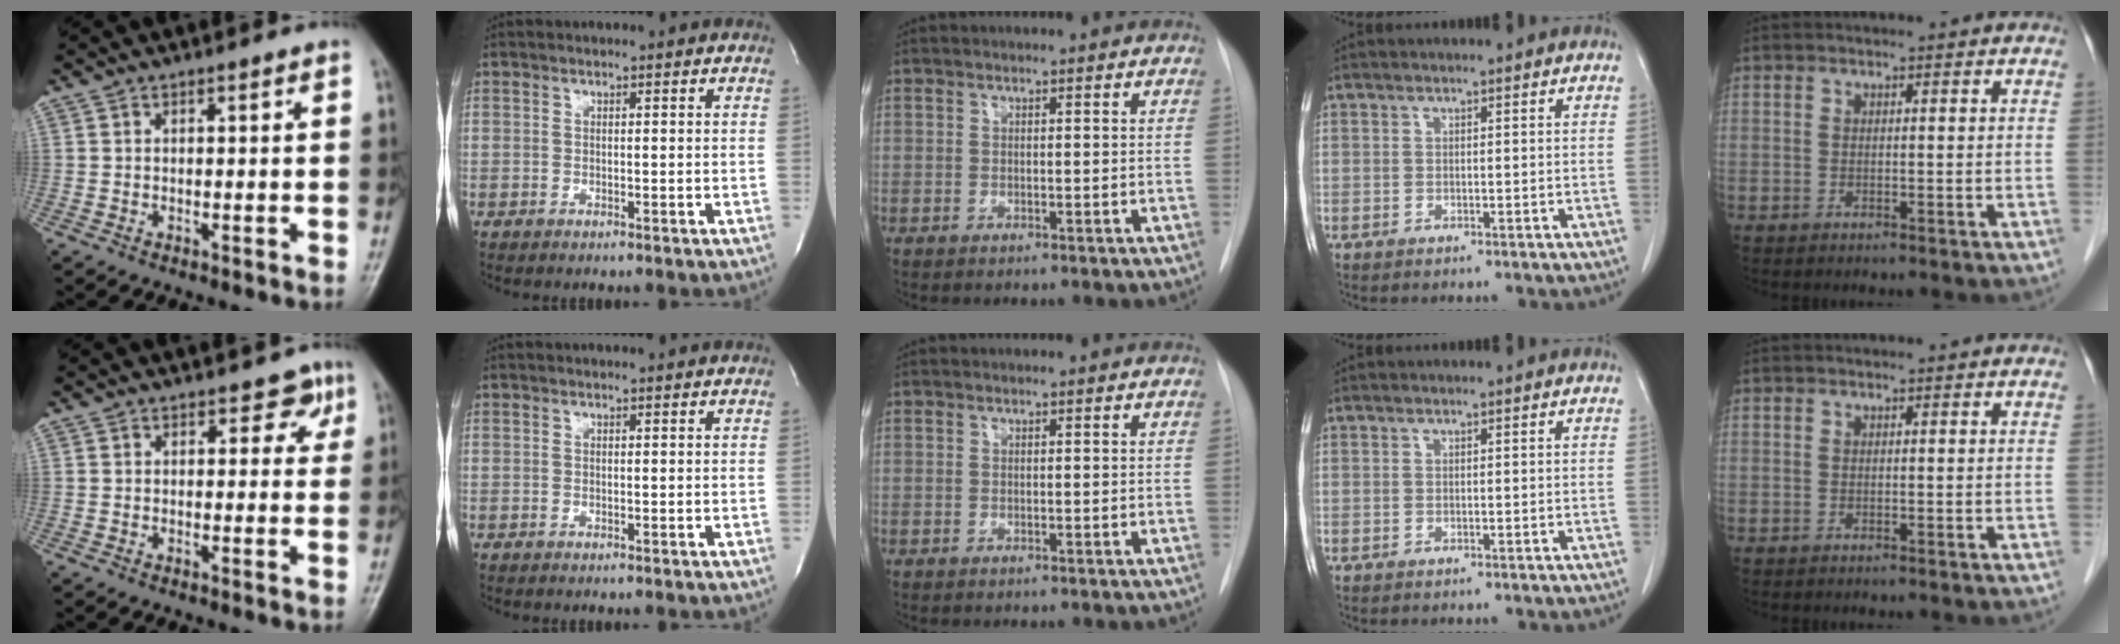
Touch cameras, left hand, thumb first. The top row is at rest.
{"thumb": {"total": 3.1, "force": [1.6, 2.2, 1.3], "torque": [0.017, -0.004, 0.014]}, "index": {"total": 1.6, "force": [1.6, -0.1, 0.3], "torque": [-0.010, 0.007, 0.018]}}